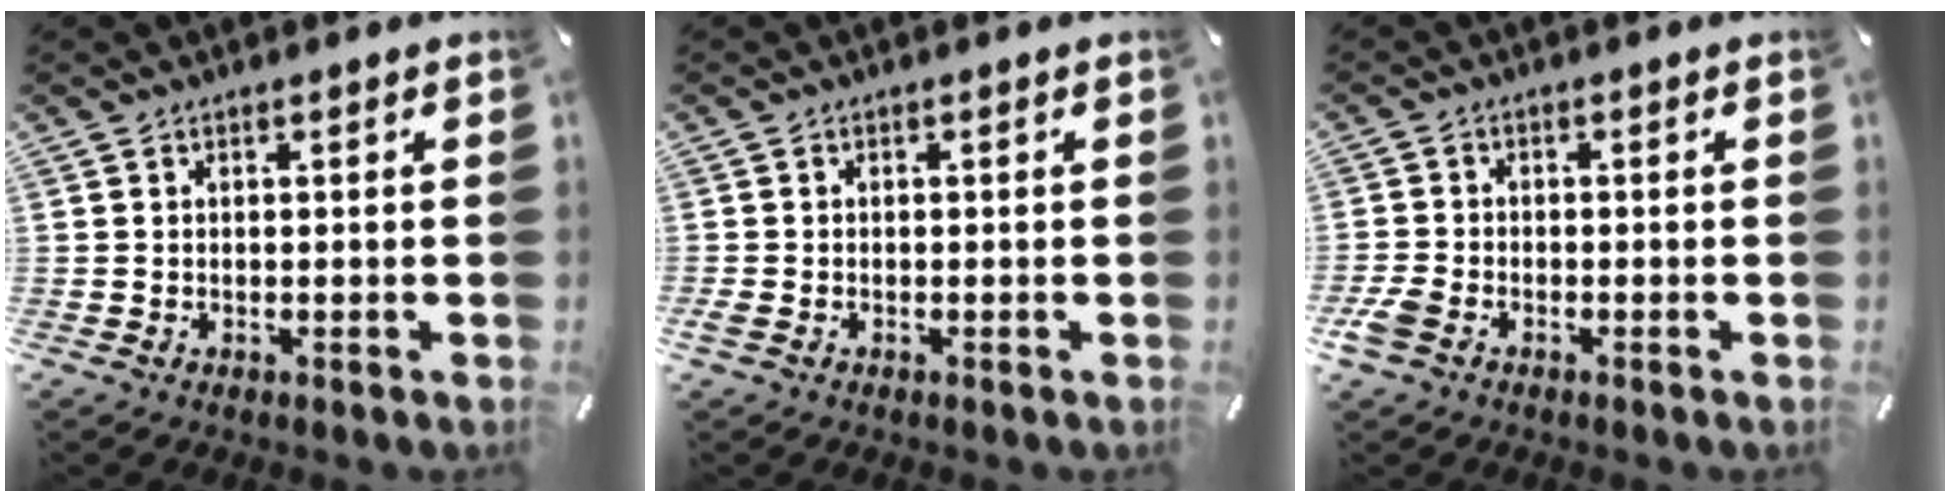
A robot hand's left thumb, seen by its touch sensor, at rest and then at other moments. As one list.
[{"total": 1.1, "force": [-0.6, 0.7, 0.7], "torque": [-0.018, -0.002, -0.012]}, {"total": 3.9, "force": [-2.2, 2.6, 2.0], "torque": [-0.049, 0.007, -0.043]}]